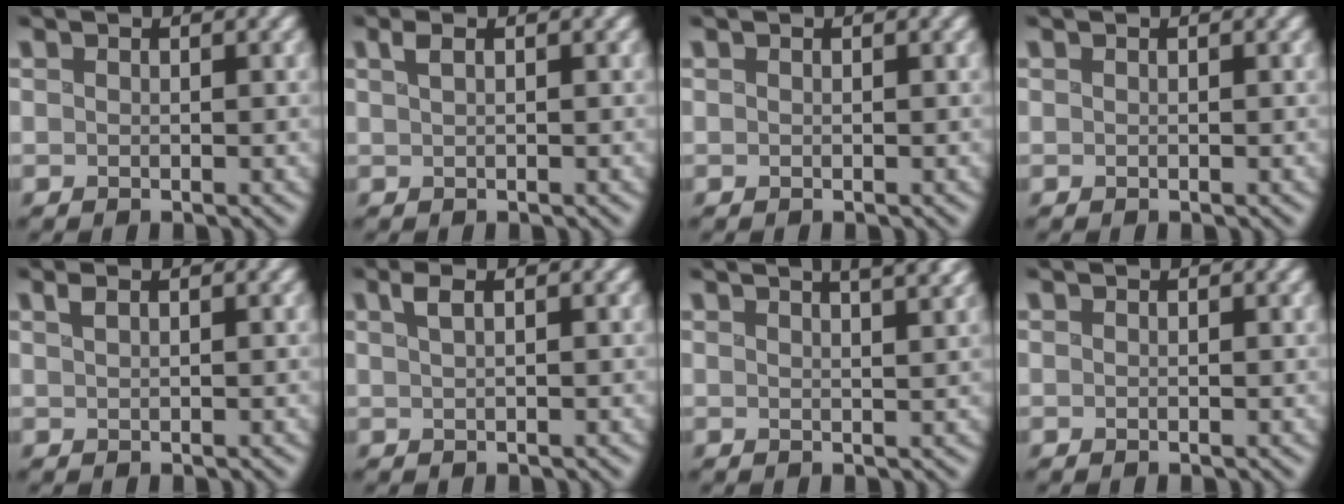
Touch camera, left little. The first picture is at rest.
{"total": 1.0, "force": [0.4, 0.2, 0.9], "torque": [-0.024, 0.007, 0.011]}
{"total": 0.0}
{"total": 0.0}
{"total": 0.8, "force": [0.4, 0.1, 0.6], "torque": [-0.015, 0.006, 0.011]}
{"total": 1.4, "force": [0.6, 0.2, 1.2], "torque": [-0.032, 0.007, 0.014]}
{"total": 4.1, "force": [2.8, 1.1, 2.8], "torque": [-0.029, 0.022, 0.030]}
{"total": 0.0}